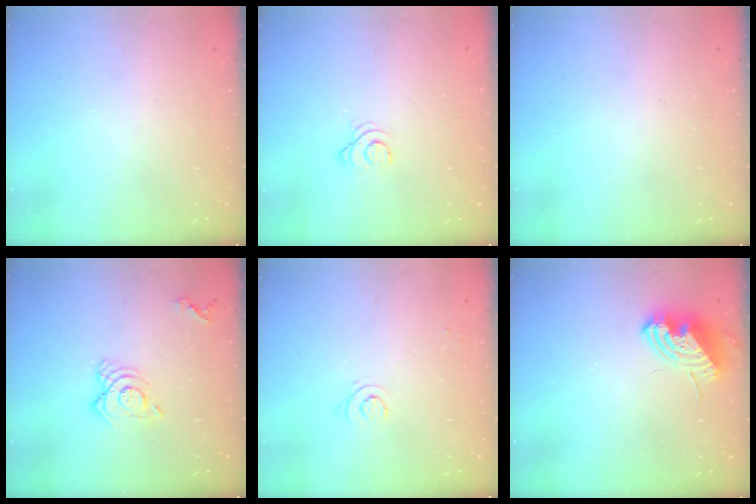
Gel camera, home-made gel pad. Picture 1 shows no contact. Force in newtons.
{"total": 2.9, "press": 2.9, "slide": 0.4}
{"total": 0.0}
{"total": 9.3, "press": 9.3, "slide": 0.8}
{"total": 3.9, "press": 3.9, "slide": 0.5}
{"total": 8.9, "press": 8.9, "slide": 0.4}